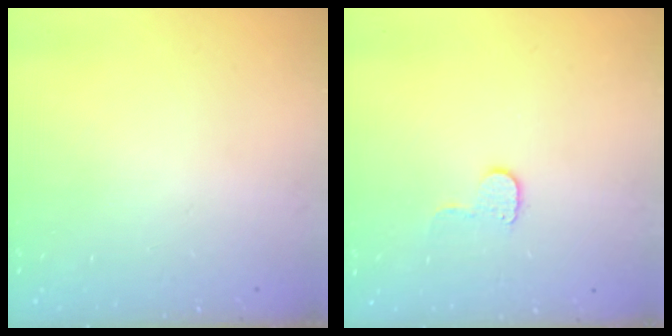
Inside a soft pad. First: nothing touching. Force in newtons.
{"total": 5.4, "press": 5.4, "slide": 0.5}